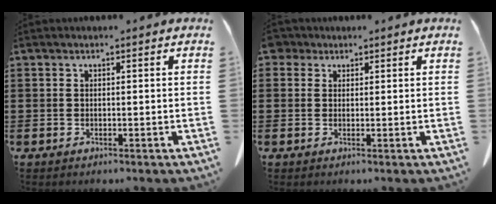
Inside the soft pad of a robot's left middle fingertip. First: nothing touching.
{"total": 2.0, "force": [1.4, 1.4, 0.6], "torque": [-0.019, 0.006, 0.026]}